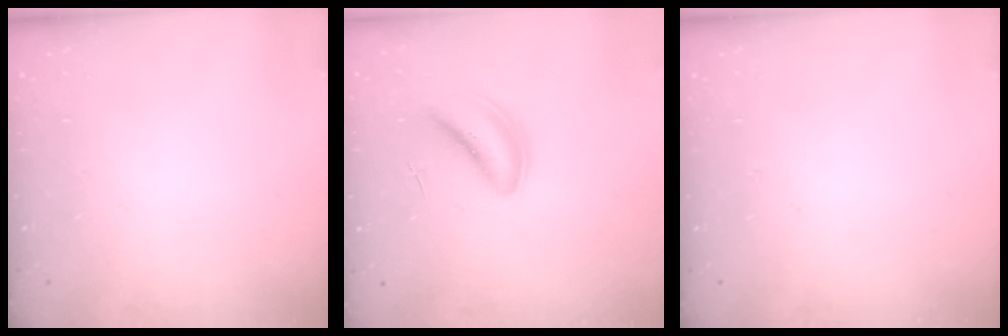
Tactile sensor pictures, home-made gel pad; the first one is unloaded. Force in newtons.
{"total": 5.0, "press": 5.0, "slide": 0.7}
{"total": 0.0}